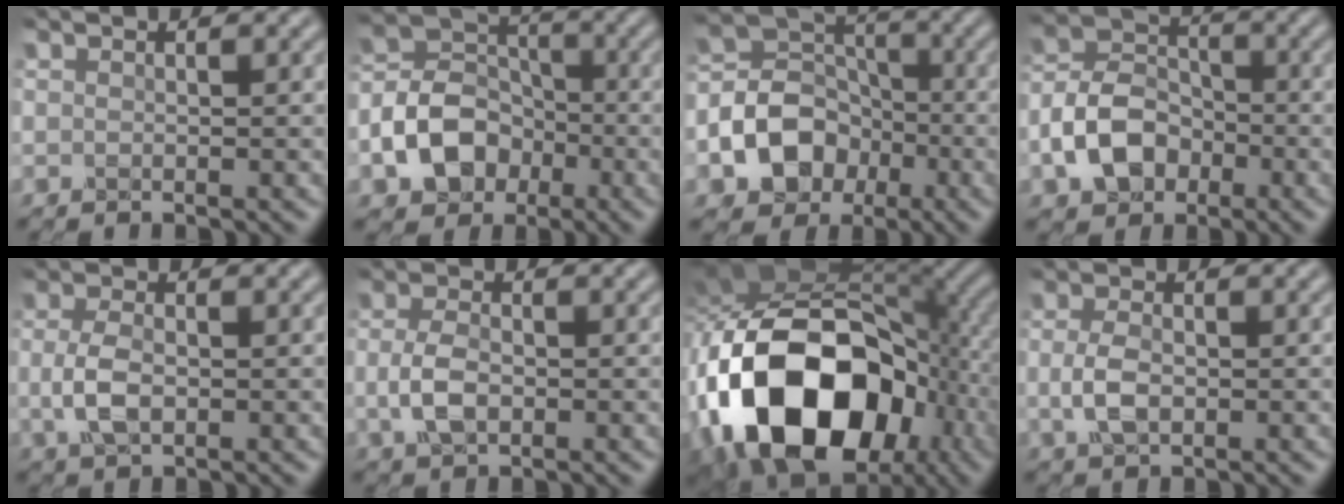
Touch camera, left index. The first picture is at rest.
{"total": 7.4, "force": [-3.0, 5.5, 4.0], "torque": [-0.074, -0.001, -0.065]}
{"total": 8.9, "force": [-3.3, 7.1, 4.1], "torque": [-0.084, 0.000, -0.078]}
{"total": 5.9, "force": [-2.5, 4.1, 3.4], "torque": [-0.070, 0.008, -0.056]}
{"total": 3.0, "force": [-0.4, 1.5, 2.6], "torque": [-0.067, 0.002, -0.005]}
{"total": 2.9, "force": [-0.5, 1.5, 2.4], "torque": [-0.064, 0.002, -0.010]}
{"total": 18.0, "force": [-5.0, 11.7, 12.7], "torque": [-0.247, -0.014, -0.081]}
{"total": 2.6, "force": [-0.4, 1.4, 2.2], "torque": [-0.058, 0.002, -0.006]}